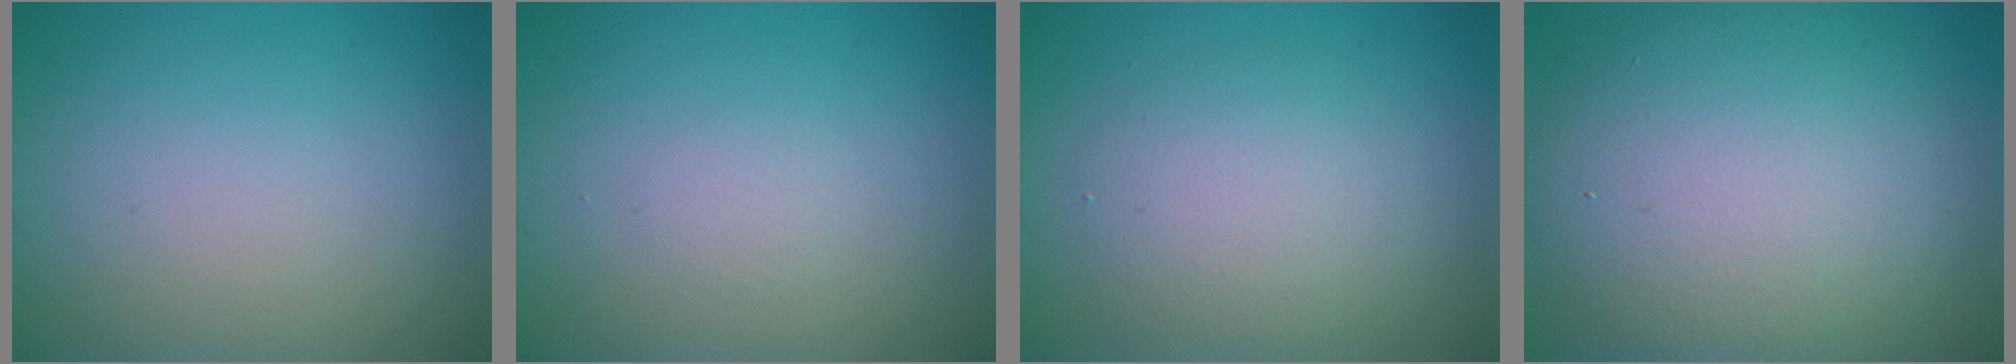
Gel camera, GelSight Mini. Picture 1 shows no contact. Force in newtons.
{"total": 0.0}
{"total": 3.8, "press": 3.8, "slide": 0.5}
{"total": 13.3, "press": 13.2, "slide": 1.3}